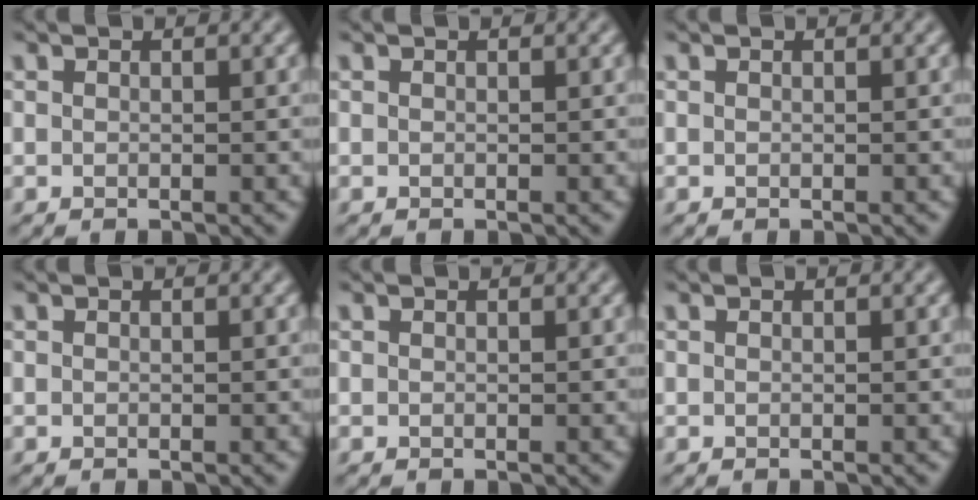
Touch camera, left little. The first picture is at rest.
{"total": 0.0}
{"total": 0.0}
{"total": 0.0}
{"total": 0.0}
{"total": 0.0}